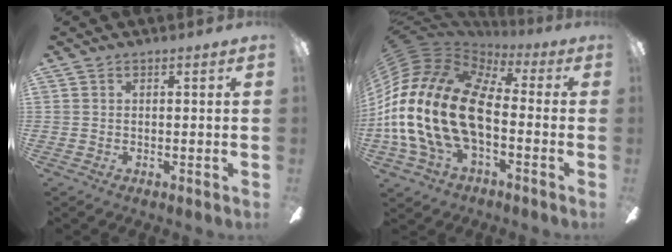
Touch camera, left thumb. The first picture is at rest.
{"total": 24.9, "force": [-2.1, 14.8, 20.0], "torque": [-0.444, 0.020, -0.036]}